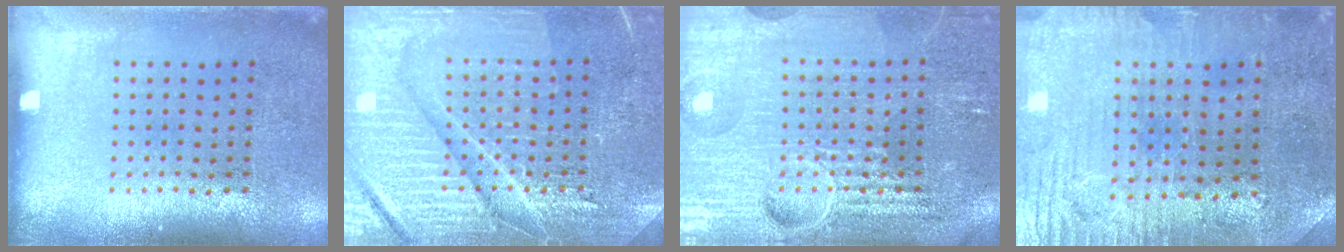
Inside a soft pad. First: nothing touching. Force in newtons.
{"total": 7.0, "press": 7.0, "slide": 0.9}
{"total": 7.1, "press": 7.0, "slide": 0.8}
{"total": 1.3, "press": 1.2, "slide": 0.6}